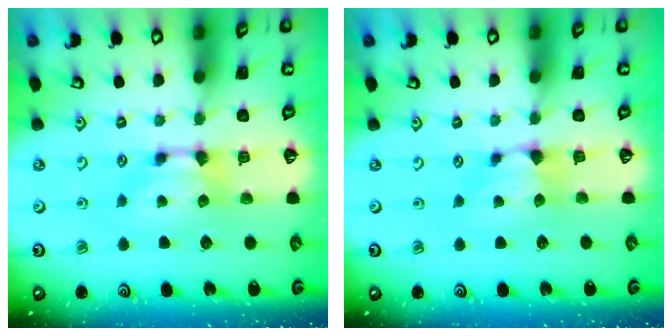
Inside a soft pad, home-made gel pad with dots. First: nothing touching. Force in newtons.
{"total": 0.6, "press": 0.3, "slide": 0.6}